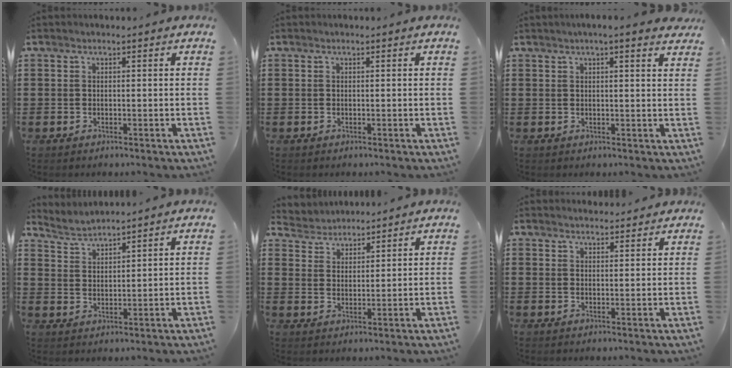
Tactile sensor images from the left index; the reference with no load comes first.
{"total": 0.0}
{"total": 2.3, "force": [1.8, 0.0, 1.3], "torque": [-0.031, 0.003, 0.033]}
{"total": 2.7, "force": [2.7, 0.1, 0.0], "torque": [-0.011, -0.012, 0.050]}
{"total": 3.6, "force": [3.4, 1.0, -0.6], "torque": [-0.005, -0.013, 0.063]}
{"total": 2.0, "force": [2.0, 0.3, 0.0], "torque": [-0.005, 0.001, 0.039]}